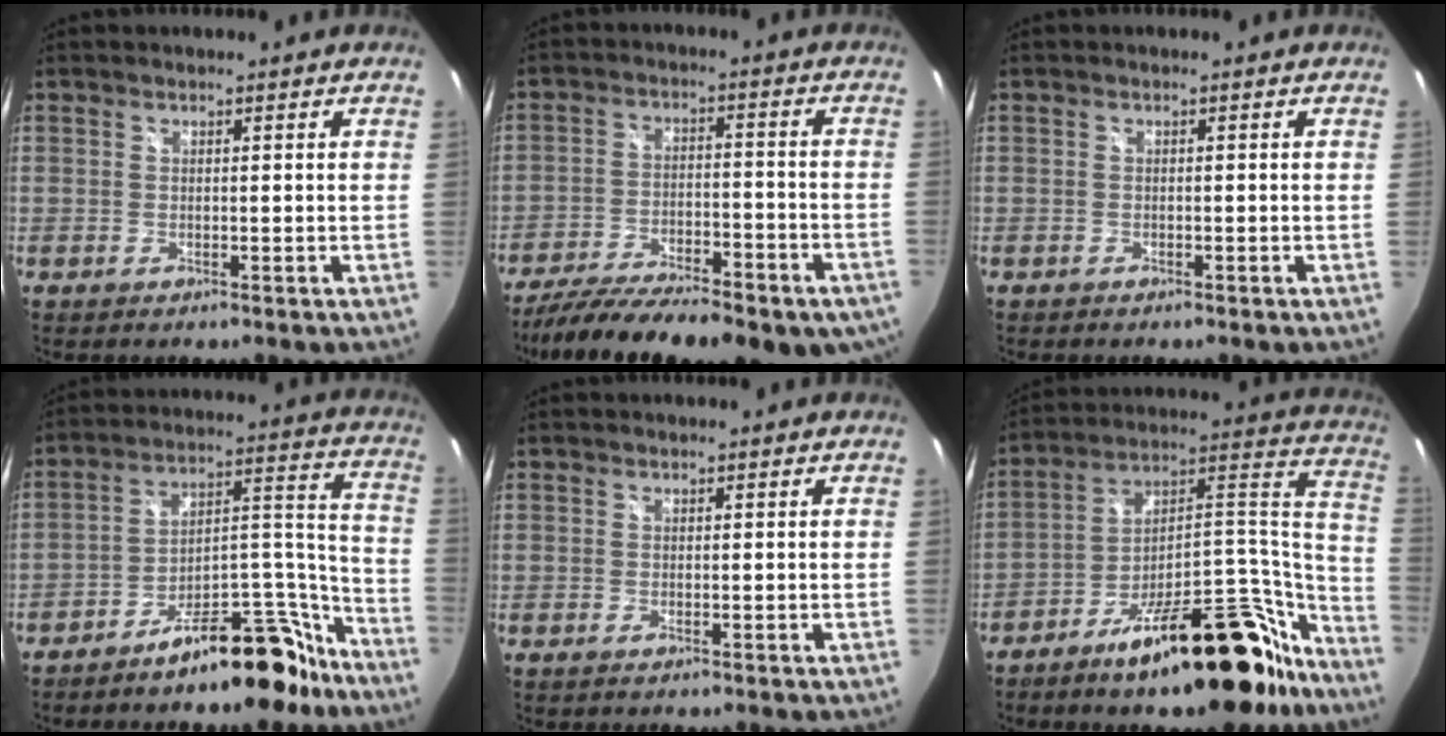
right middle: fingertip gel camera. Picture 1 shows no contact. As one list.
[{"total": 25.3, "force": [-19.5, 7.7, 14.1], "torque": [-0.243, -0.048, -0.269]}, {"total": 0.9, "force": [-0.8, 0.3, 0.3], "torque": [-0.009, 0.000, -0.011]}, {"total": 16.1, "force": [-13.1, 5.1, 7.8], "torque": [-0.102, 0.065, -0.186]}, {"total": 0.0}, {"total": 26.9, "force": [-20.4, 8.8, 15.3], "torque": [-0.167, 0.059, -0.292]}]